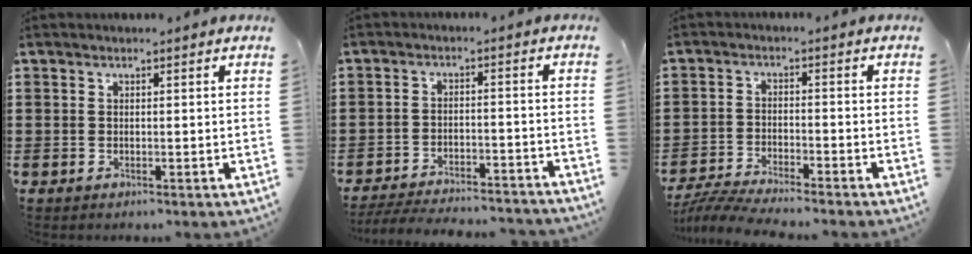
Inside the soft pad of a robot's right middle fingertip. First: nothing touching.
{"total": 4.8, "force": [-4.7, 0.0, 1.2], "torque": [-0.027, -0.006, -0.093]}
{"total": 4.7, "force": [-4.5, -0.1, 1.3], "torque": [-0.037, -0.013, -0.092]}